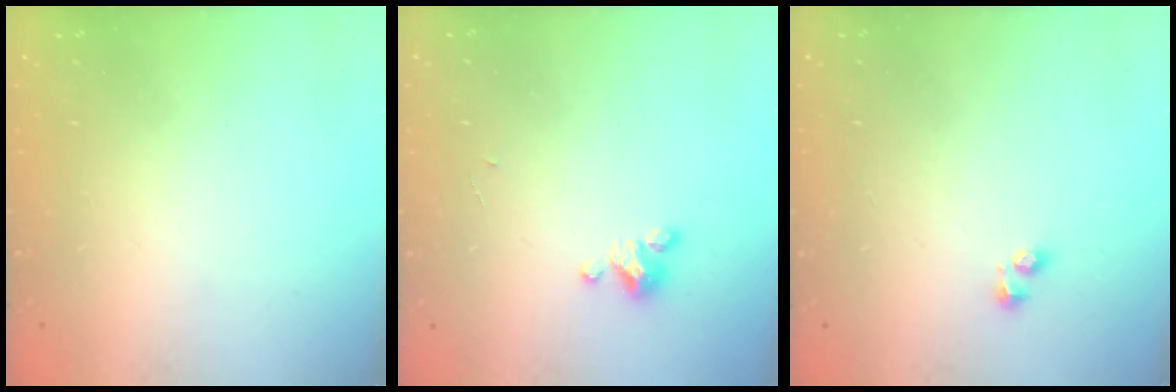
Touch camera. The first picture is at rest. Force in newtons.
{"total": 2.3, "press": 2.2, "slide": 0.4}
{"total": 1.9, "press": 1.9, "slide": 0.5}